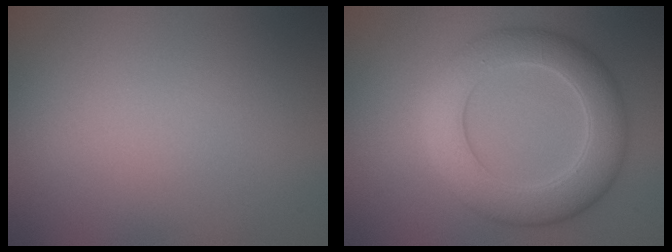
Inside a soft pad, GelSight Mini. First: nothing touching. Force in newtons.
{"total": 6.9, "press": 6.9, "slide": 0.2}